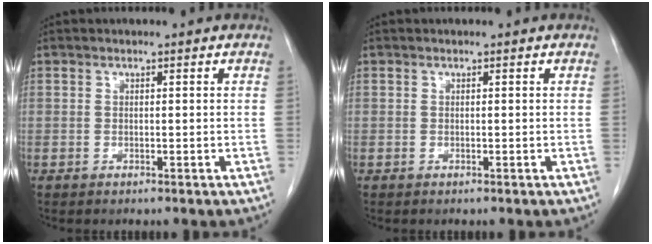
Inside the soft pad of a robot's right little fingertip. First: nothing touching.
{"total": 0.0}